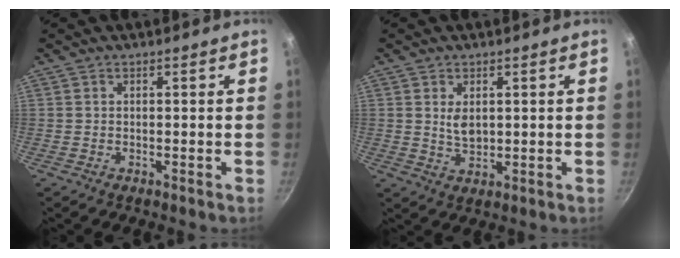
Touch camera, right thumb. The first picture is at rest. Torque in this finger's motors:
{"motor_torque": [-0.46, 0.03, 0.46, -0.32, 0.02]}